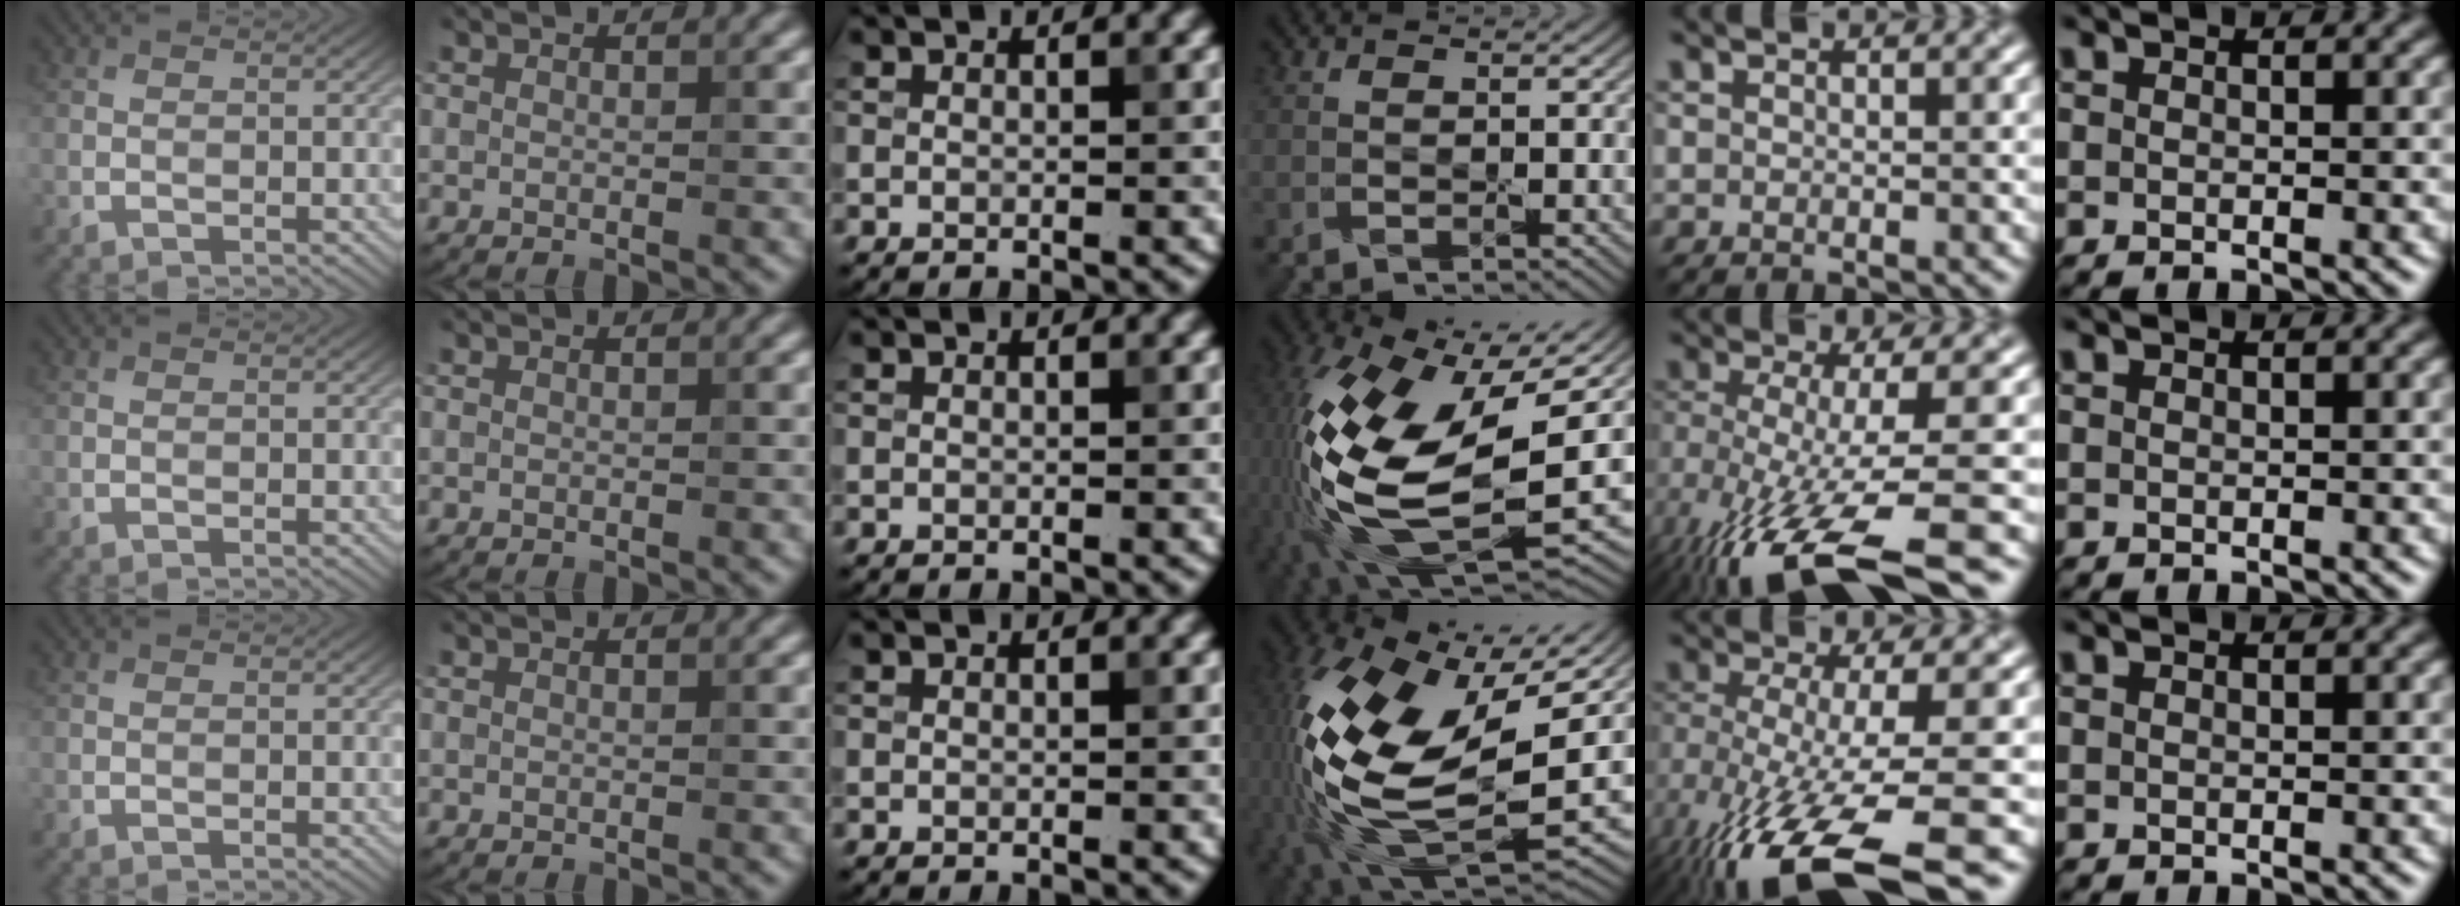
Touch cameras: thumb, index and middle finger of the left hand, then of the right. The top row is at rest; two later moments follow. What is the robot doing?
{"motion": "peel", "object": "aluminum foil"}